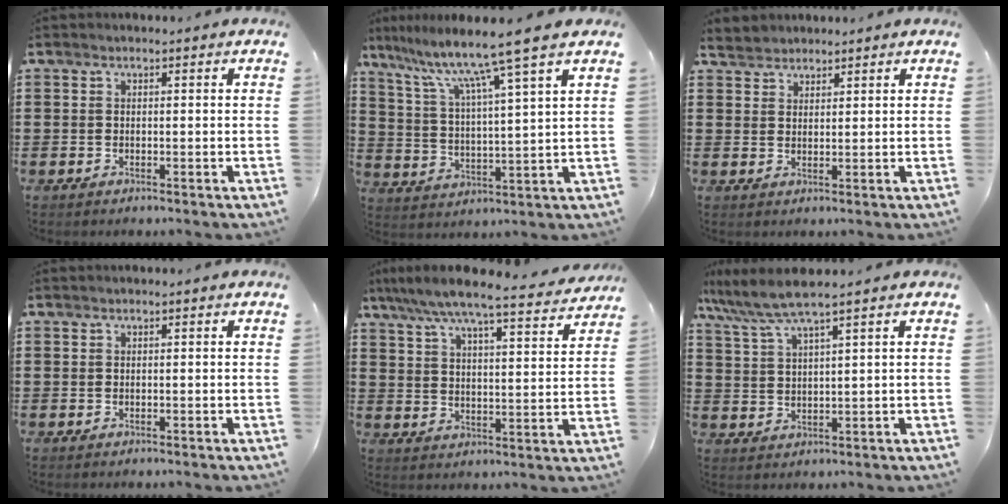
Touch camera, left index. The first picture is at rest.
{"total": 10.1, "force": [7.8, -1.0, 6.4], "torque": [-0.152, -0.043, 0.122]}
{"total": 2.1, "force": [2.0, 0.7, -0.4], "torque": [0.000, 0.005, 0.040]}
{"total": 0.0}
{"total": 6.8, "force": [6.1, -0.3, 3.0], "torque": [-0.084, -0.041, 0.100]}
{"total": 5.6, "force": [4.5, 0.0, 3.5], "torque": [-0.081, -0.014, 0.077]}